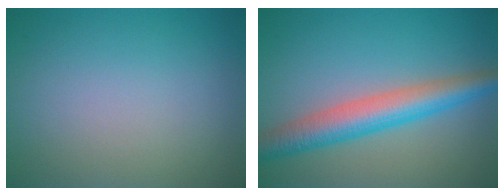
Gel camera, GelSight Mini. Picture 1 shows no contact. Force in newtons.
{"total": 5.7, "press": 5.7, "slide": 0.1}